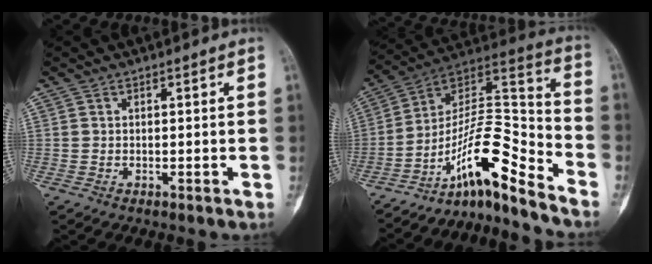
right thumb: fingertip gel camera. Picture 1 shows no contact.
{"total": 14.9, "force": [-10.4, 3.3, 10.1], "torque": [-0.163, 0.131, -0.181]}